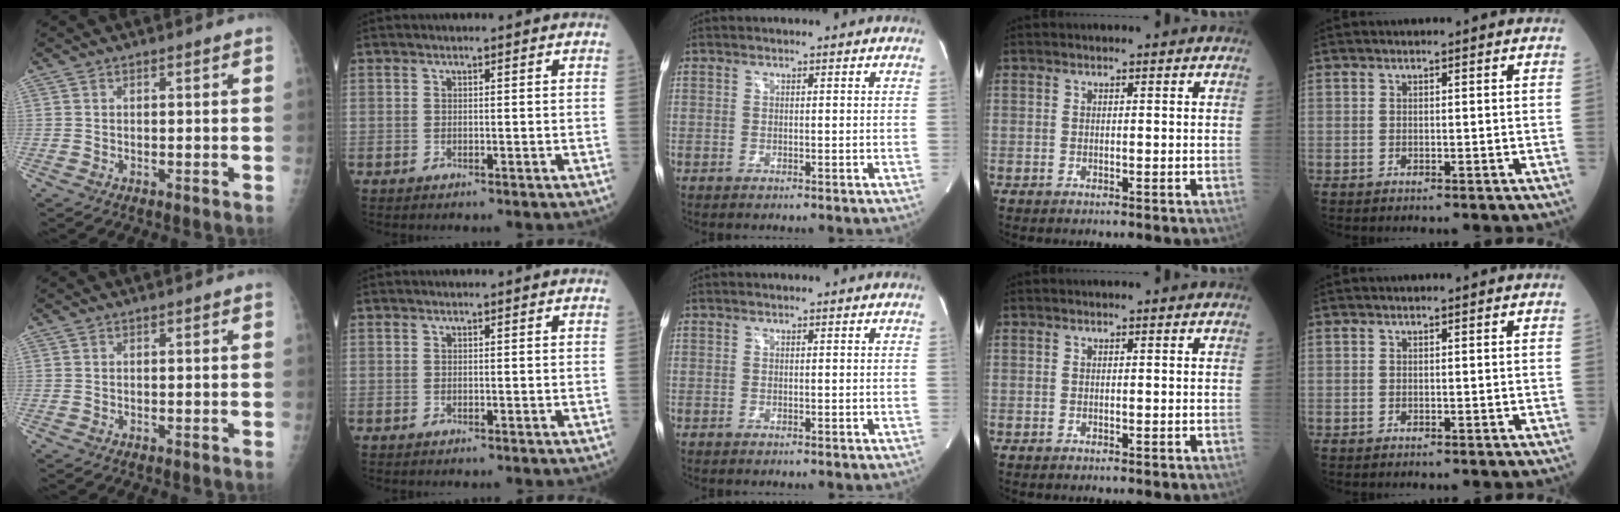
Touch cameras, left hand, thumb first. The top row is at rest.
{}